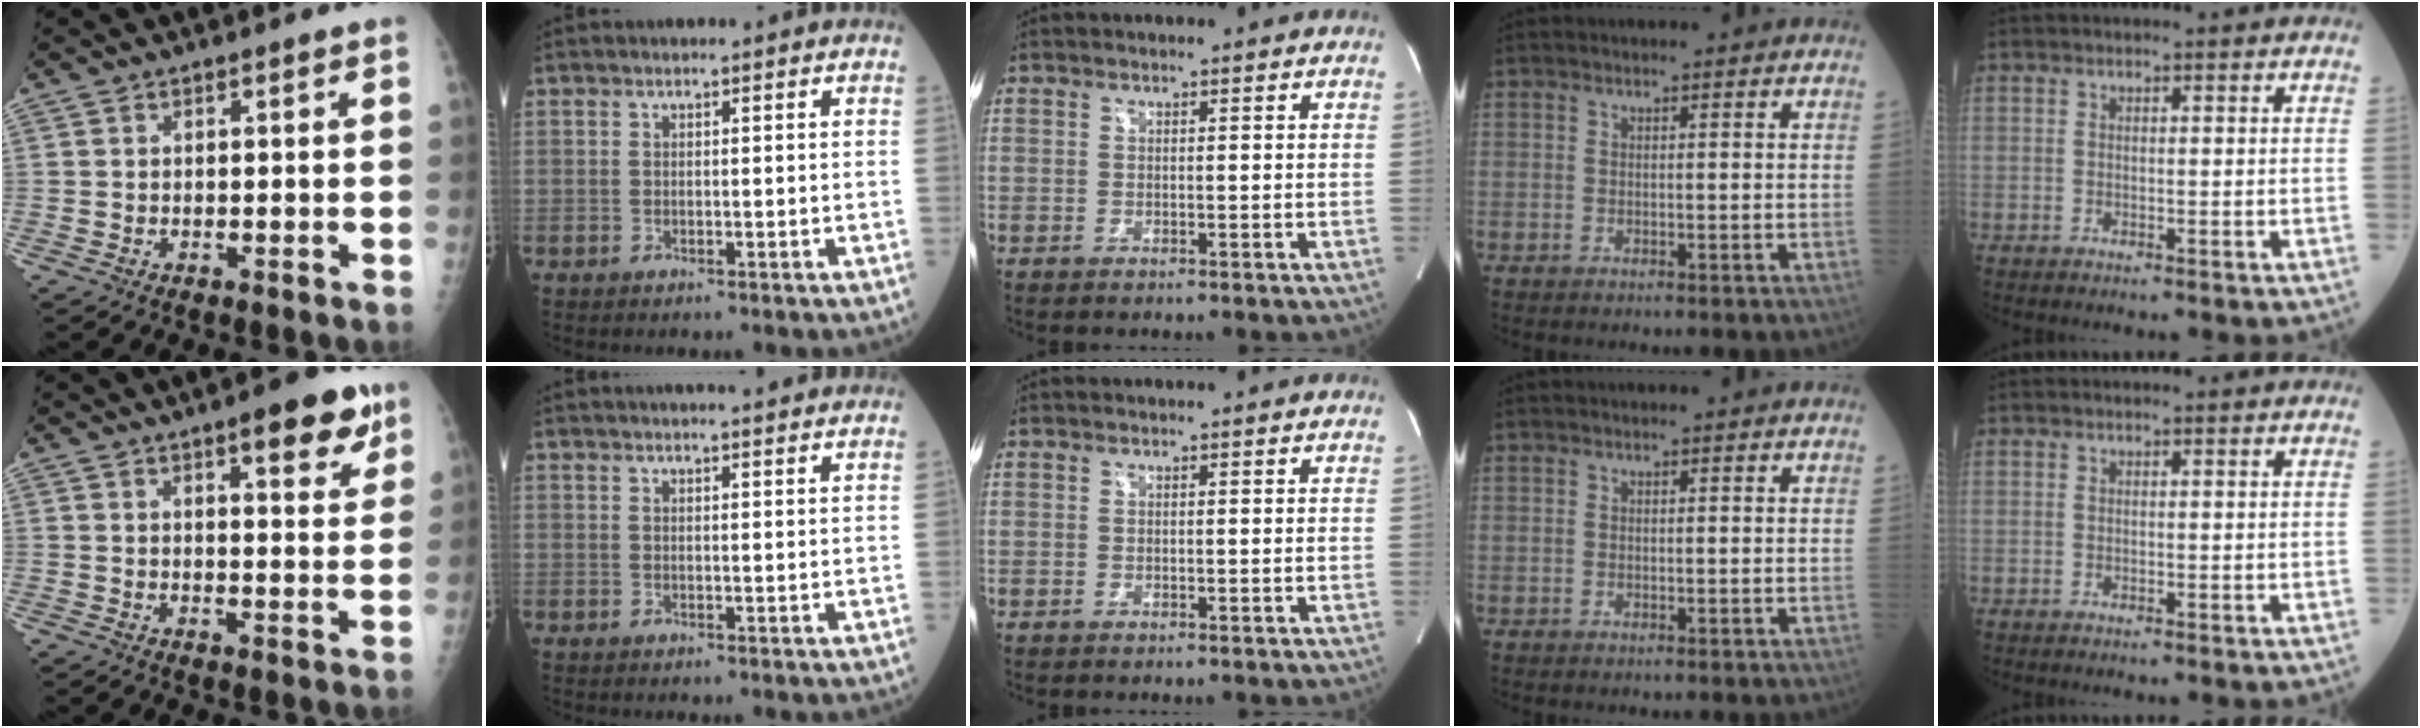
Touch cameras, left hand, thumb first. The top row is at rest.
{"thumb": {"total": 9.3, "force": [5.6, 2.9, 6.9], "torque": [-0.064, -0.025, 0.070]}, "index": {"total": 7.5, "force": [6.8, 0.7, 3.0], "torque": [-0.039, 0.020, 0.078]}}